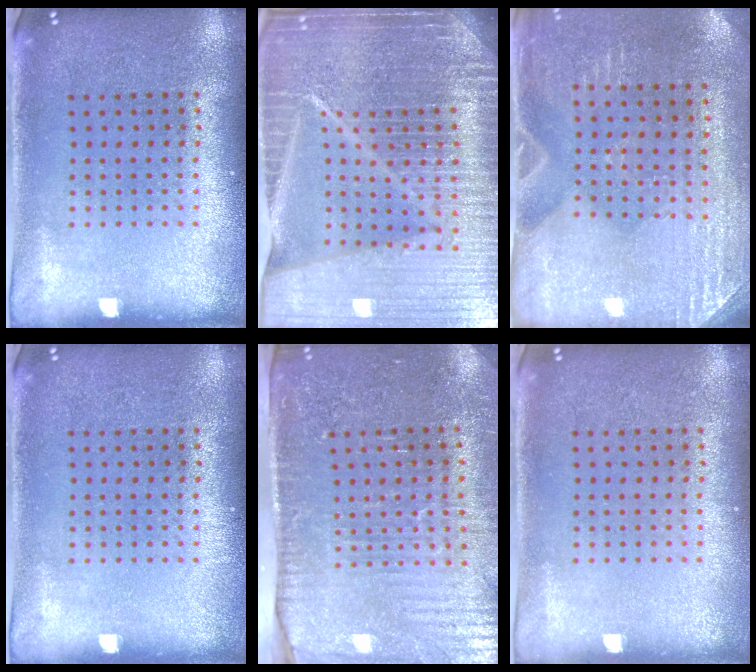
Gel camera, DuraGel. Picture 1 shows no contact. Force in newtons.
{"total": 7.1, "press": 6.0, "slide": 3.7}
{"total": 2.9, "press": 2.8, "slide": 0.9}
{"total": 0.0}
{"total": 3.7, "press": 3.5, "slide": 1.2}
{"total": 0.0}